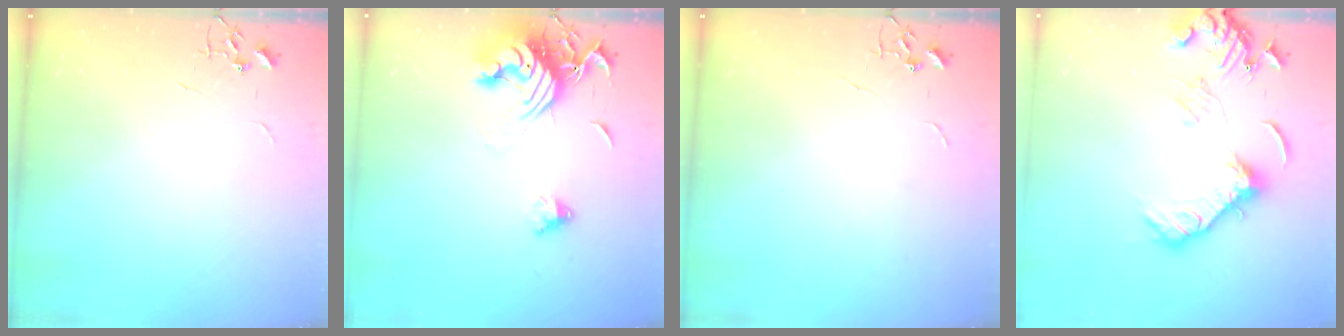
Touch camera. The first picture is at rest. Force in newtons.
{"total": 15.6, "press": 15.5, "slide": 1.7}
{"total": 0.0}
{"total": 14.2, "press": 14.1, "slide": 2.0}